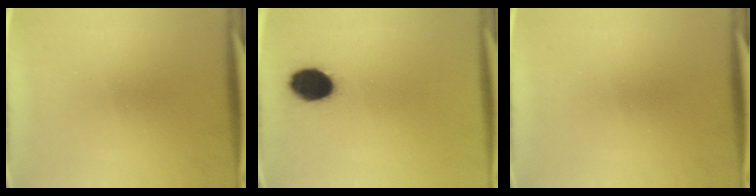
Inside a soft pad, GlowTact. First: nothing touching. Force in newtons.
{"total": 9.6}
{"total": 0.0}